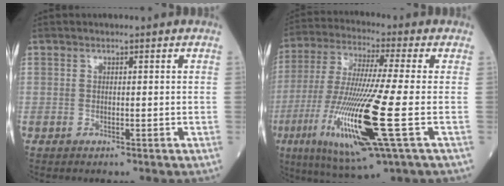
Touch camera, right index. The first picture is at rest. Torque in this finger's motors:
{"motor_torque": [2.10, -0.04, 1.05, 0.21]}